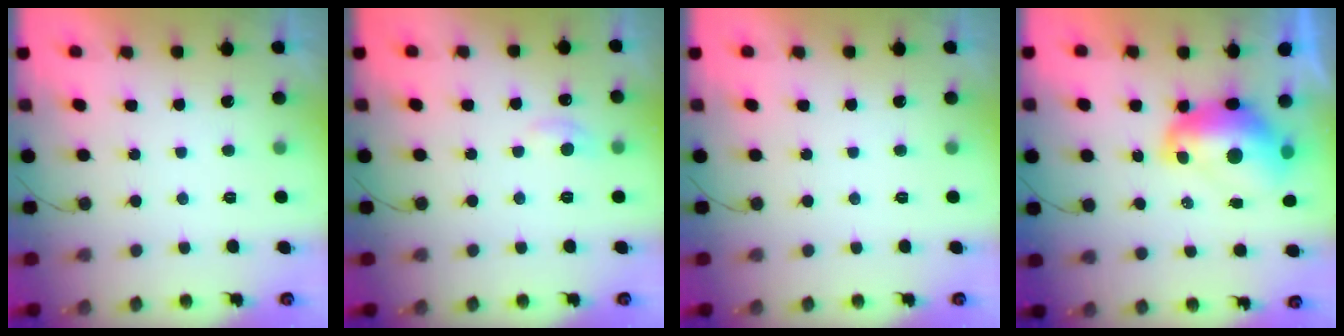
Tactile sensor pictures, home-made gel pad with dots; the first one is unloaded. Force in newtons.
{"total": 7.2, "press": 7.2, "slide": 0.9}
{"total": 0.0}
{"total": 12.0, "press": 11.9, "slide": 1.2}